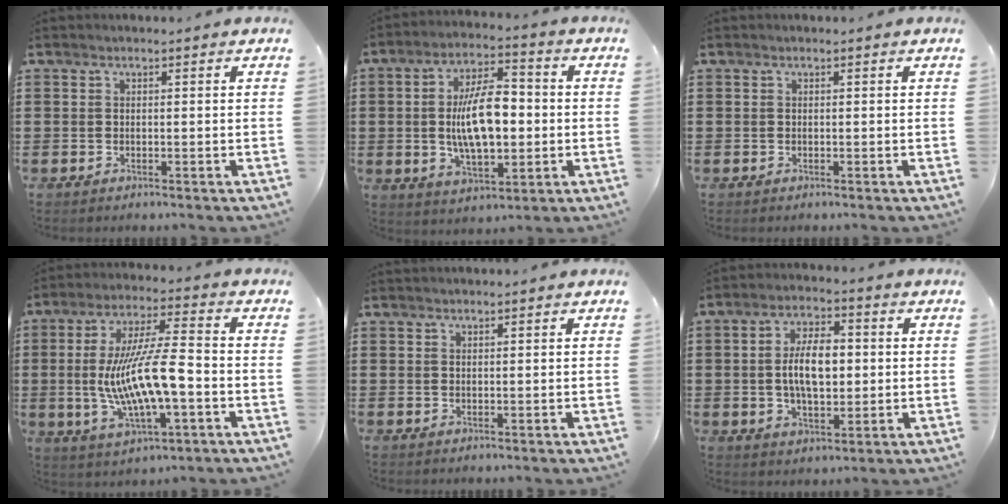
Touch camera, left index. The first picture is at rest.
{"total": 11.7, "force": [-0.2, 5.4, 10.3], "torque": [-0.198, 0.010, -0.008]}
{"total": 0.0}
{"total": 12.1, "force": [-2.1, 2.8, 11.5], "torque": [-0.241, -0.007, -0.044]}
{"total": 0.6, "force": [0.6, 0.0, 0.2], "torque": [-0.005, -0.001, 0.012]}
{"total": 8.1, "force": [0.3, 4.0, 7.1], "torque": [-0.132, 0.004, -0.005]}